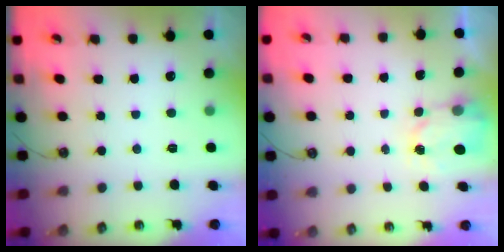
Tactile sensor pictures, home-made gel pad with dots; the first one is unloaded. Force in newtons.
{"total": 2.7, "press": 2.6, "slide": 0.4}